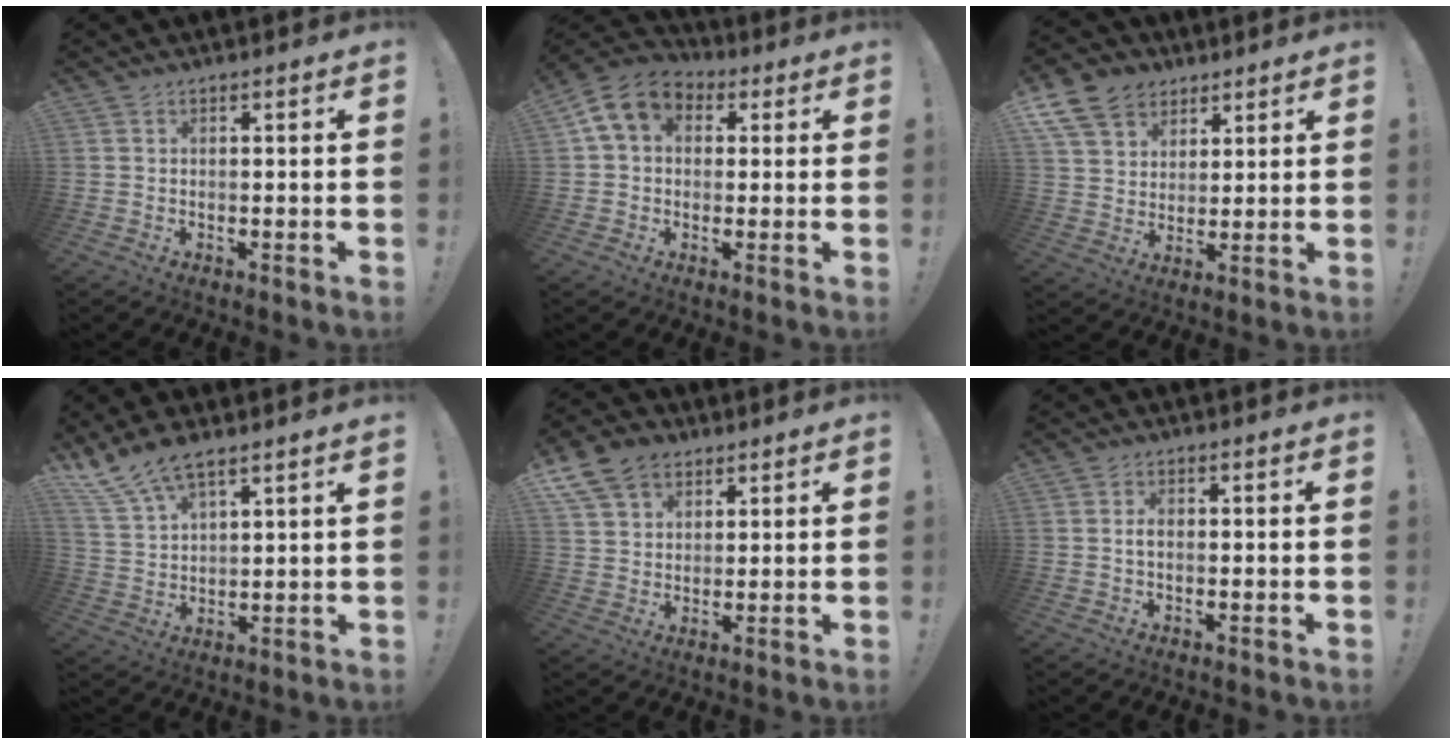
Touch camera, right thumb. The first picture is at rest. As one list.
[{"total": 11.2, "force": [3.5, 8.4, 6.5], "torque": [-0.098, 0.001, 0.074]}, {"total": 12.5, "force": [6.7, 9.4, 4.6], "torque": [-0.079, -0.038, 0.138]}, {"total": 9.1, "force": [7.7, 2.2, 4.5], "torque": [-0.102, -0.036, 0.149]}, {"total": 11.6, "force": [6.6, 8.1, 5.0], "torque": [-0.087, -0.028, 0.133]}, {"total": 2.1, "force": [0.0, 1.4, 1.5], "torque": [-0.021, 0.003, -0.003]}]